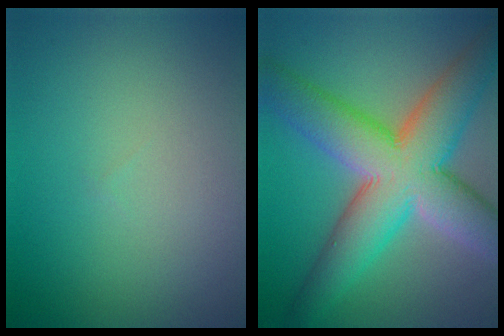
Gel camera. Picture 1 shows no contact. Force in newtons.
{"total": 11.6, "press": 11.5, "slide": 0.6}